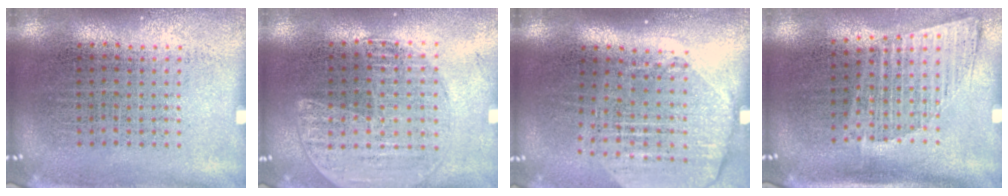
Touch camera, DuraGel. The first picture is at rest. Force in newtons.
{"total": 1.6, "press": 1.5, "slide": 0.4}
{"total": 1.9, "press": 1.7, "slide": 0.9}
{"total": 1.2, "press": 1.0, "slide": 0.7}